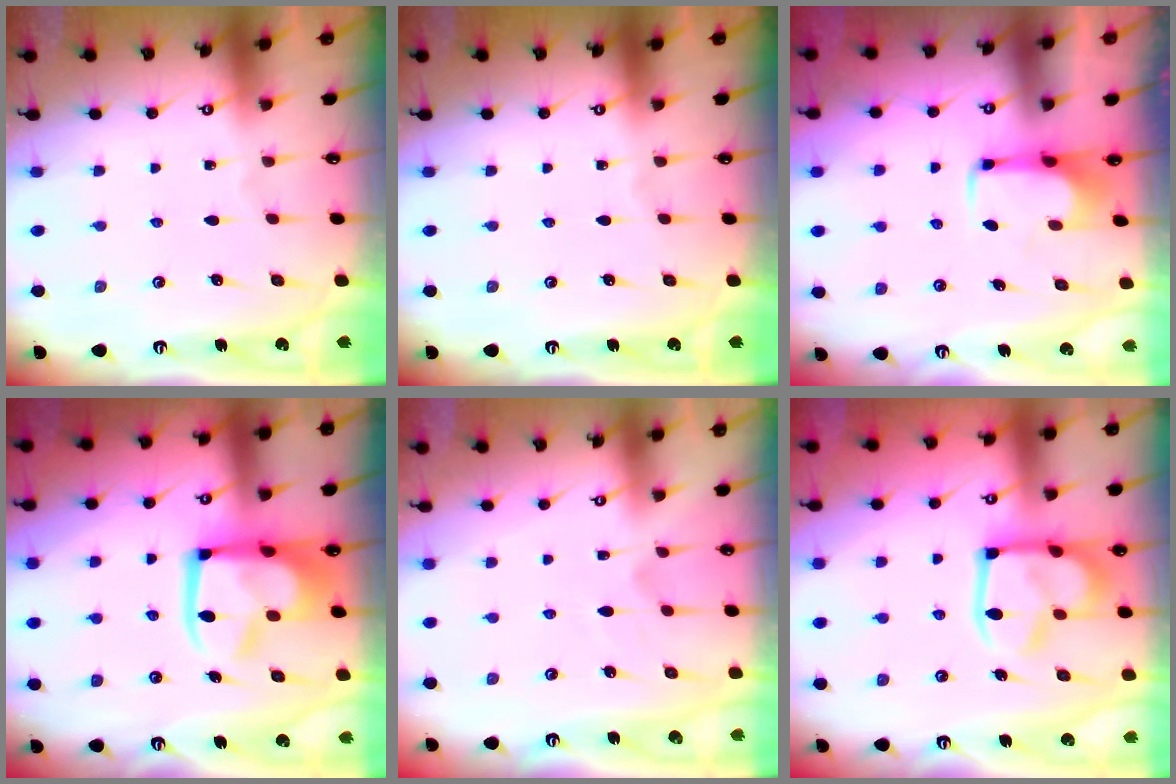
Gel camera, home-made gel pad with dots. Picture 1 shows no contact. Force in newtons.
{"total": 0.0}
{"total": 2.0, "press": 2.0, "slide": 0.4}
{"total": 15.1, "press": 15.0, "slide": 1.9}
{"total": 2.4, "press": 2.2, "slide": 1.1}
{"total": 9.9, "press": 9.8, "slide": 1.2}